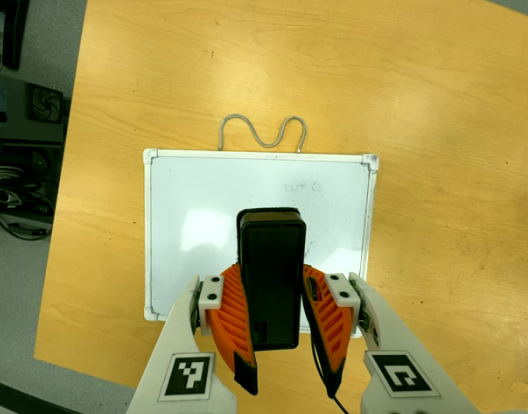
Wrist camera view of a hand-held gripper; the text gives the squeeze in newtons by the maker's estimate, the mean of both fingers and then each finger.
{"total": 6.4, "left": 5.7, "right": 7.0}